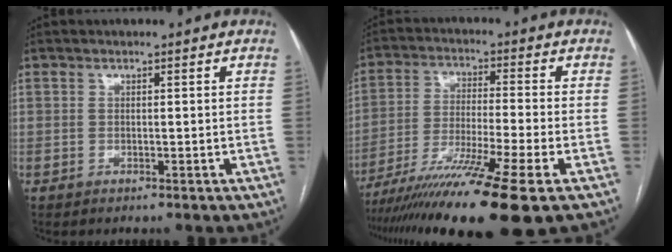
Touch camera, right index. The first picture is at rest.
{"total": 16.5, "force": [-11.5, -1.5, 11.8], "torque": [-0.200, -0.045, -0.196]}